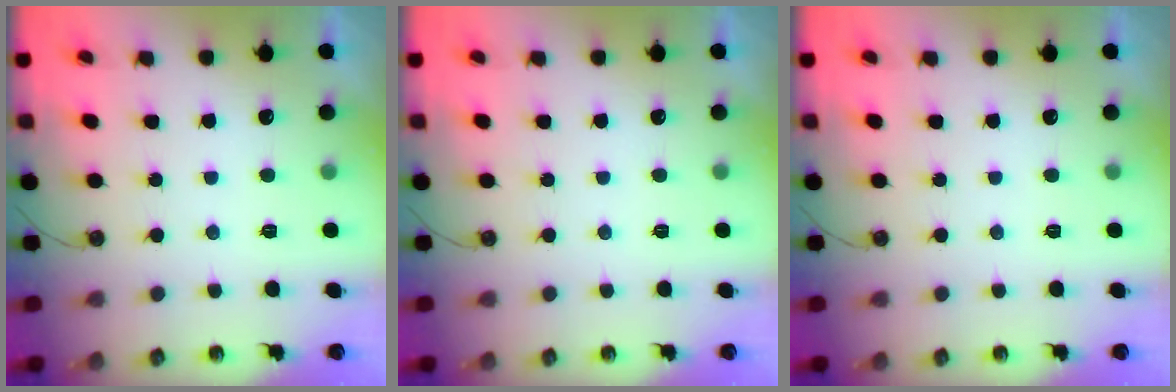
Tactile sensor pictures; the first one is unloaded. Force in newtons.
{"total": 0.0}
{"total": 0.0}